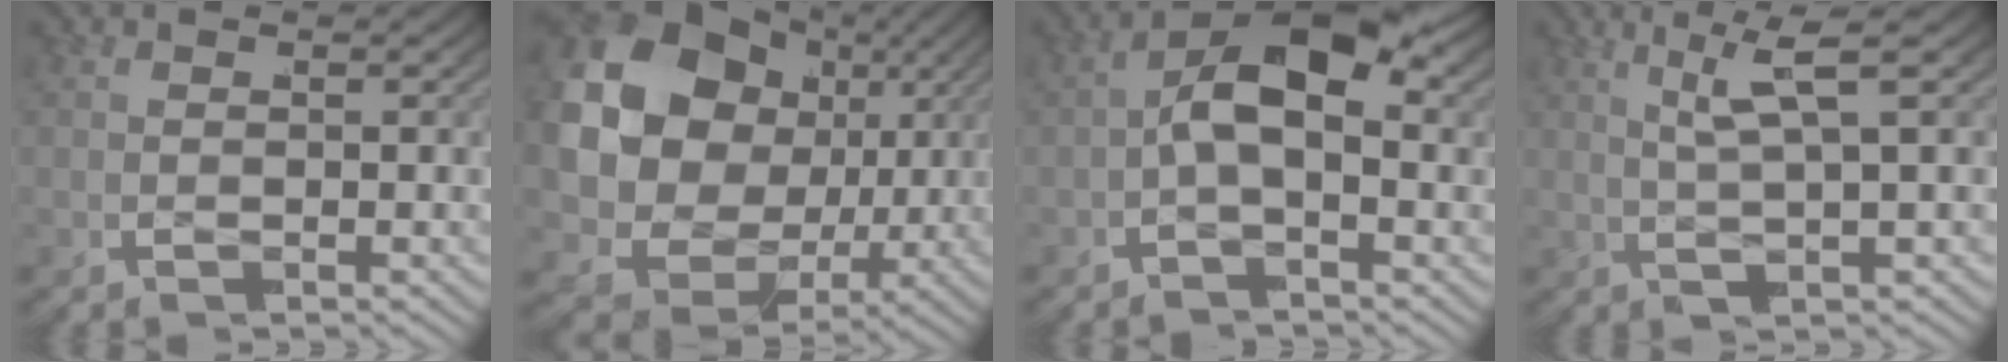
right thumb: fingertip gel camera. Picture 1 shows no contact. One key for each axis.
{"total": 19.3, "fx": 0.3, "fy": 14.7, "fz": 12.6, "tx": -0.302, "ty": -0.021, "tz": 0.006}
{"total": 8.8, "fx": 0.2, "fy": 4.5, "fz": 7.6, "tx": -0.136, "ty": 0.007, "tz": -0.009}
{"total": 3.5, "fx": 1.3, "fy": -0.1, "fz": 3.2, "tx": -0.053, "ty": 0.022, "tz": 0.018}